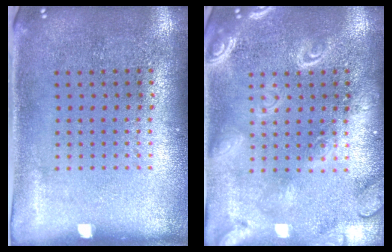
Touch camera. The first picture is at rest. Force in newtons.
{"total": 2.6, "press": 2.5, "slide": 0.3}